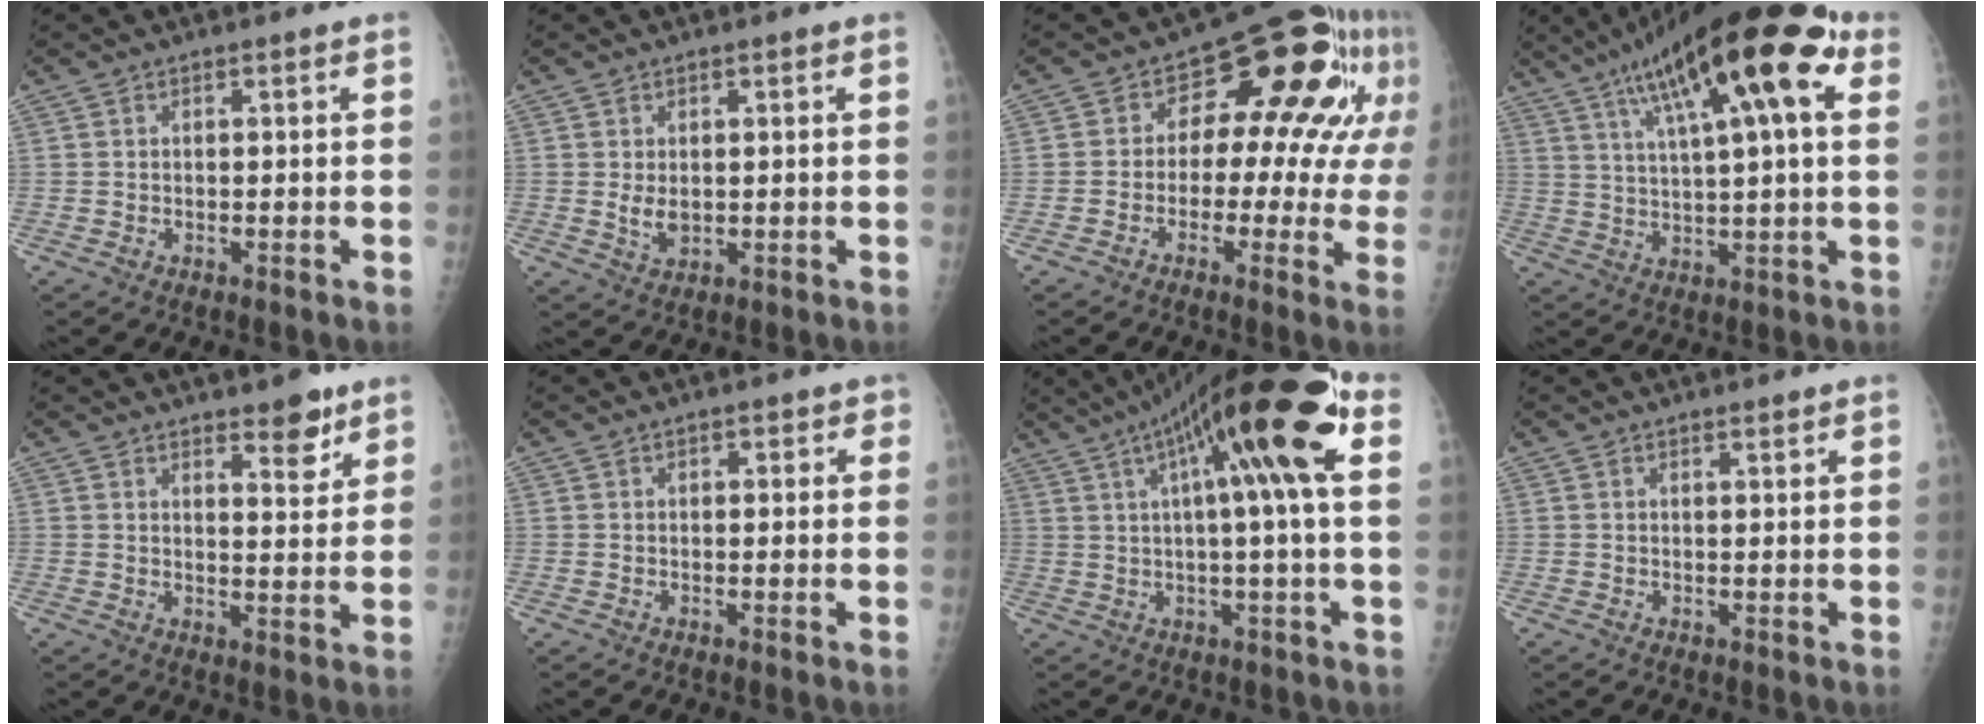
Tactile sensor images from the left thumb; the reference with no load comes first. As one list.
[{"total": 3.6, "force": [0.2, 2.4, 2.7], "torque": [-0.036, -0.007, 0.009]}, {"total": 17.5, "force": [4.5, 10.3, 13.4], "torque": [-0.110, 0.021, 0.047]}, {"total": 22.3, "force": [9.5, 6.2, 19.2], "torque": [-0.297, 0.017, 0.148]}, {"total": 5.4, "force": [3.9, 2.1, 3.2], "torque": [-0.025, -0.027, 0.053]}, {"total": 1.6, "force": [0.6, 1.2, 0.9], "torque": [0.008, 0.003, 0.002]}, {"total": 19.8, "force": [6.4, 3.0, 18.5], "torque": [-0.300, 0.033, 0.091]}, {"total": 1.0, "force": [0.8, 0.3, 0.5], "torque": [-0.006, -0.005, 0.012]}]